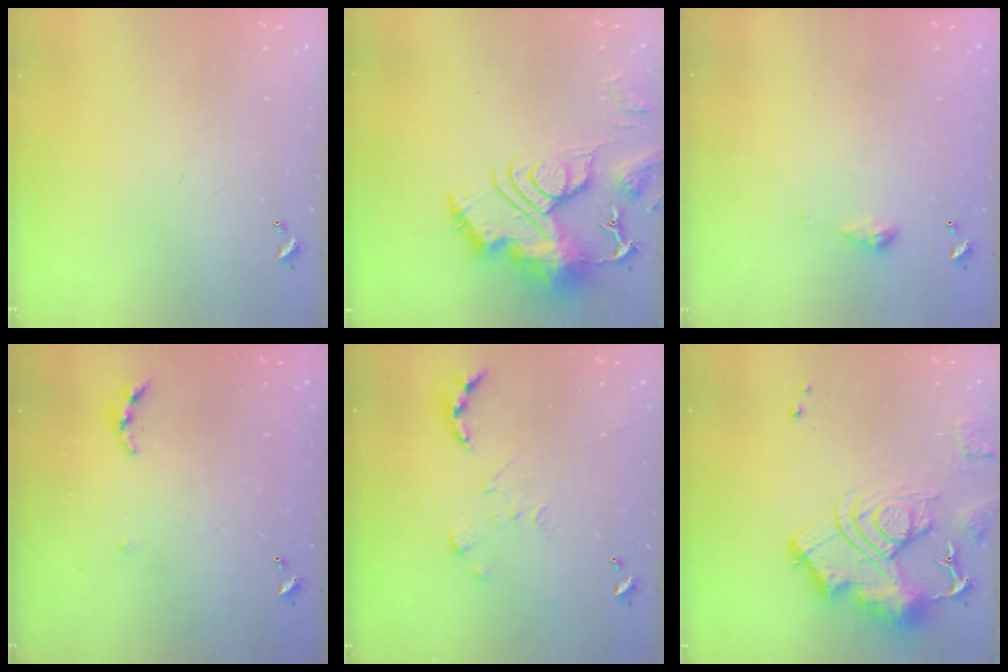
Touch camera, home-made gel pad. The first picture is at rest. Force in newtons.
{"total": 17.8, "press": 17.8, "slide": 1.8}
{"total": 4.0, "press": 4.0, "slide": 0.6}
{"total": 4.3, "press": 4.3, "slide": 0.4}
{"total": 0.0}
{"total": 16.2, "press": 16.1, "slide": 1.7}